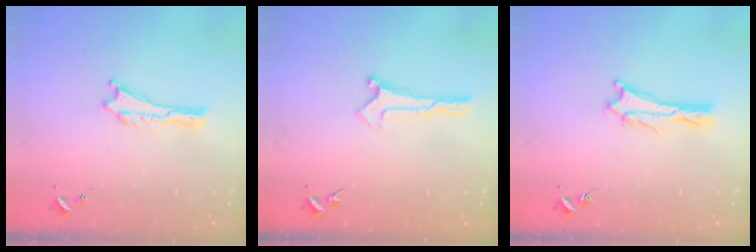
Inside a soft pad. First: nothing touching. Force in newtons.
{"total": 0.0}
{"total": 0.9, "press": 0.9, "slide": 0.2}